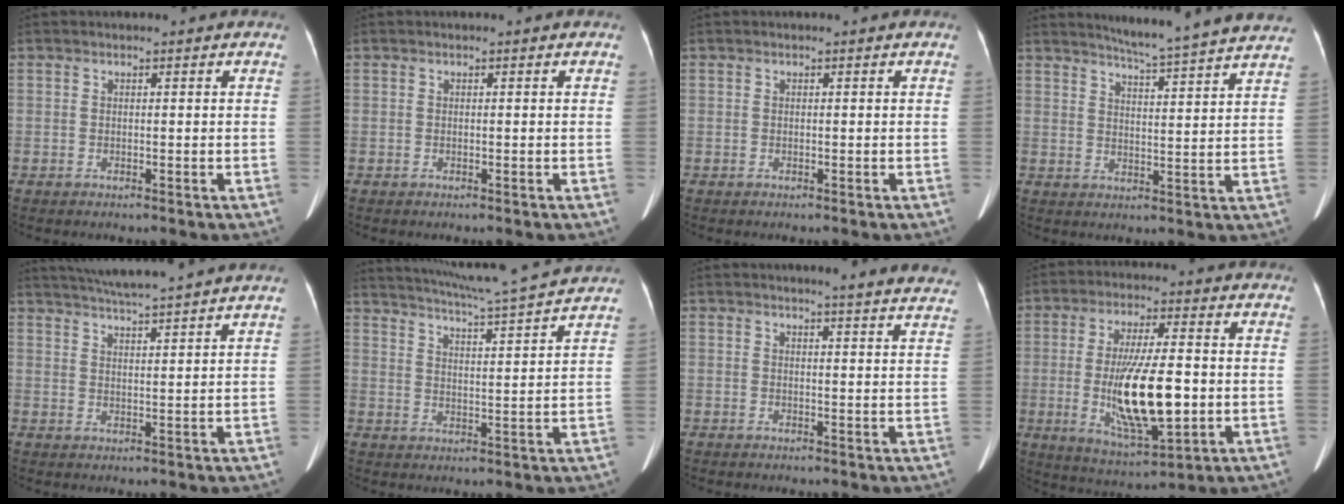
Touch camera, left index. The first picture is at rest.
{"total": 0.0}
{"total": 0.0}
{"total": 15.7, "force": [14.5, -0.9, 6.0], "torque": [-0.095, -0.029, 0.178]}
{"total": 11.9, "force": [10.7, -1.2, 5.1], "torque": [-0.091, 0.015, 0.151]}
{"total": 15.2, "force": [14.2, -1.6, 5.3], "torque": [-0.107, -0.013, 0.196]}
{"total": 12.0, "force": [11.4, 0.2, 3.9], "torque": [-0.034, -0.040, 0.106]}
{"total": 14.4, "force": [-1.8, 3.3, 13.9], "torque": [-0.259, -0.015, -0.023]}